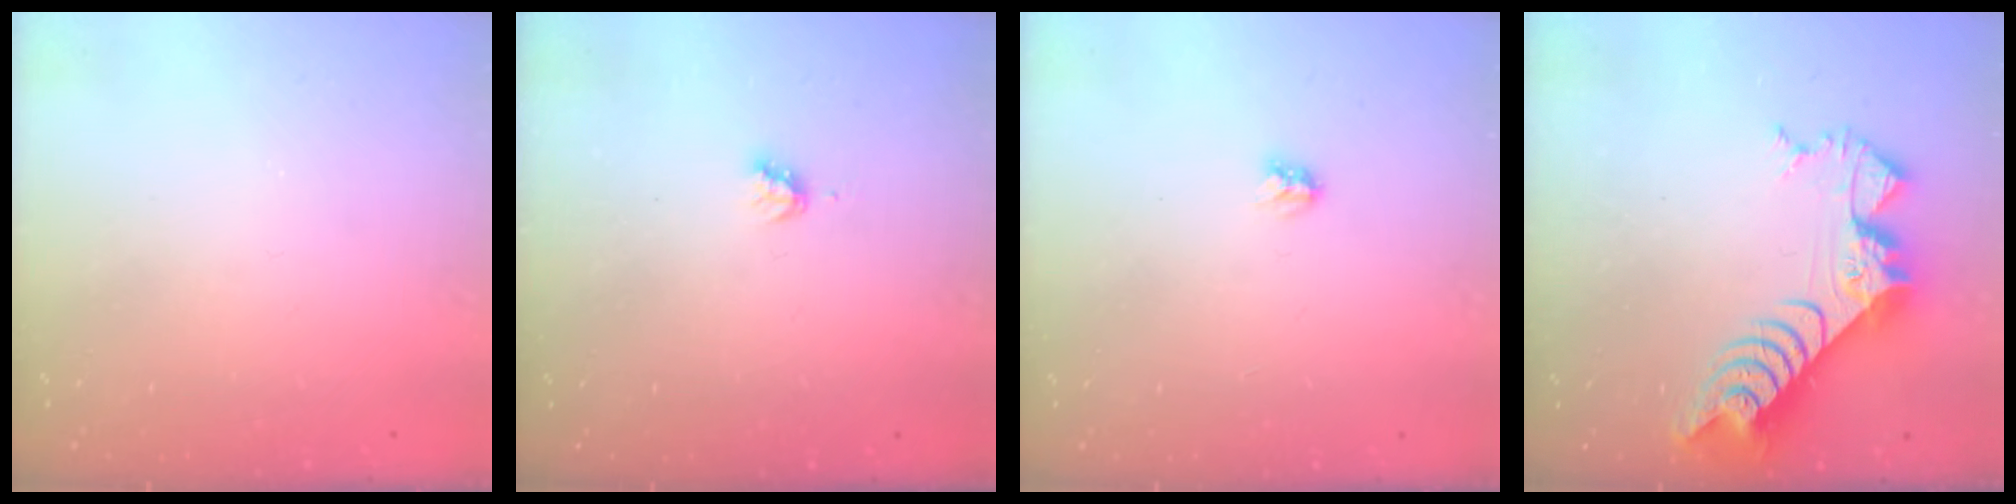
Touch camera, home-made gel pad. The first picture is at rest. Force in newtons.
{"total": 2.8, "press": 2.8, "slide": 0.3}
{"total": 2.9, "press": 2.9, "slide": 0.3}
{"total": 10.6, "press": 10.6, "slide": 0.9}